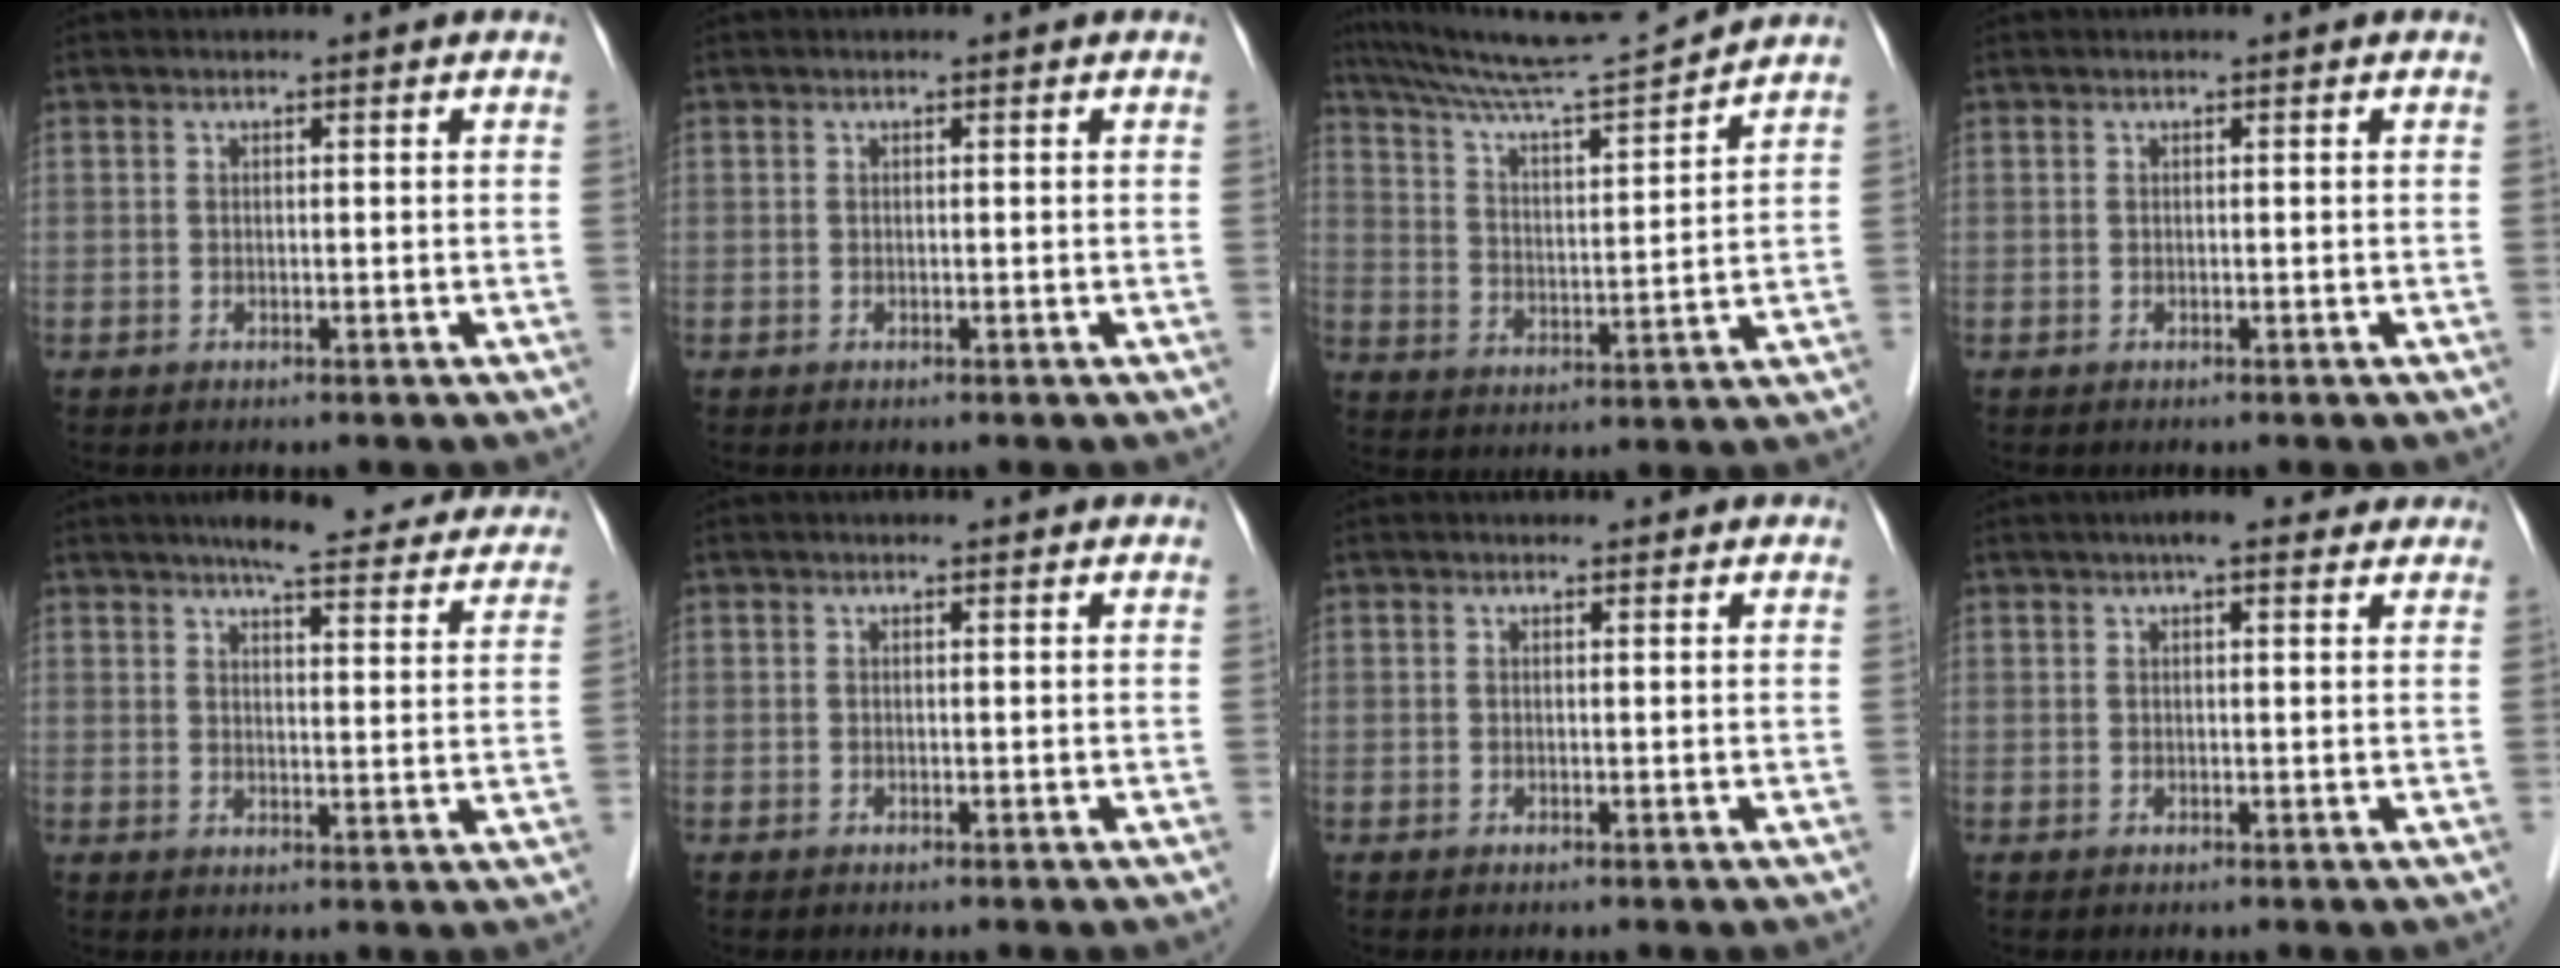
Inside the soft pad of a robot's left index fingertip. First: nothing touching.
{"total": 0.0}
{"total": 12.8, "force": [12.1, -2.3, 3.5], "torque": [-0.069, -0.020, 0.206]}
{"total": 0.0}
{"total": 16.9, "force": [14.8, 3.3, 7.5], "torque": [-0.078, 0.004, 0.168]}
{"total": 0.7, "force": [0.7, 0.2, 0.1], "torque": [-0.010, 0.001, 0.006]}
{"total": 0.9, "force": [0.8, 0.4, 0.0], "torque": [-0.006, 0.003, 0.008]}
{"total": 5.8, "force": [4.4, 1.6, 3.4], "torque": [-0.042, 0.029, 0.056]}